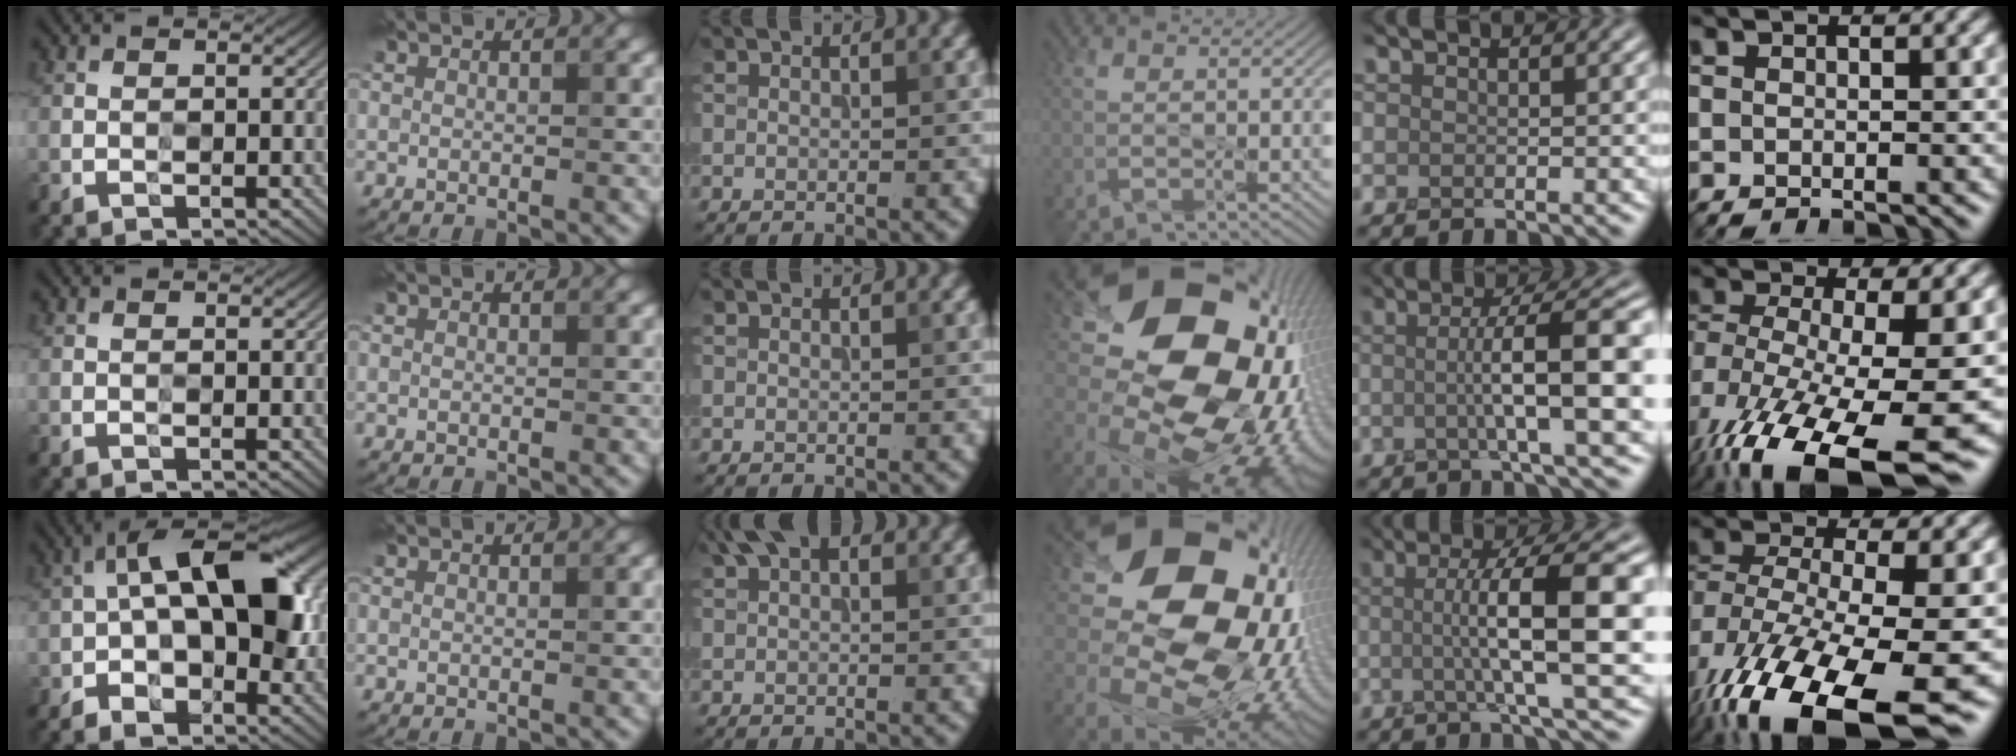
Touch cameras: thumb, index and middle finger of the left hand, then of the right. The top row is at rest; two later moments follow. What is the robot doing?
{"motion": "peel", "object": "tape"}